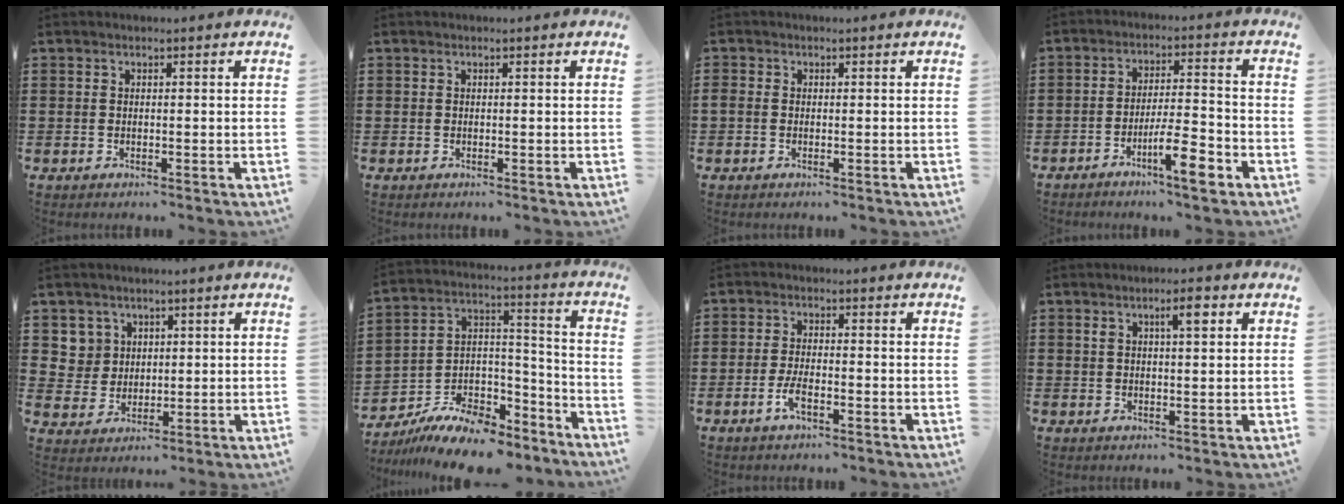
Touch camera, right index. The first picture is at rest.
{"total": 0.0}
{"total": 0.8, "force": [-0.3, 0.6, 0.4], "torque": [-0.017, 0.000, -0.009]}
{"total": 7.8, "force": [-4.4, 1.7, 6.2], "torque": [-0.110, 0.004, -0.077]}
{"total": 4.9, "force": [2.1, 4.4, 0.5], "torque": [-0.034, 0.016, 0.040]}
{"total": 10.6, "force": [-9.4, 3.2, 3.7], "torque": [-0.069, 0.028, -0.180]}
{"total": 3.3, "force": [-1.6, 1.0, 2.6], "torque": [-0.058, -0.002, -0.032]}
{"total": 3.9, "force": [1.7, 0.9, 3.4], "torque": [-0.055, 0.002, 0.022]}